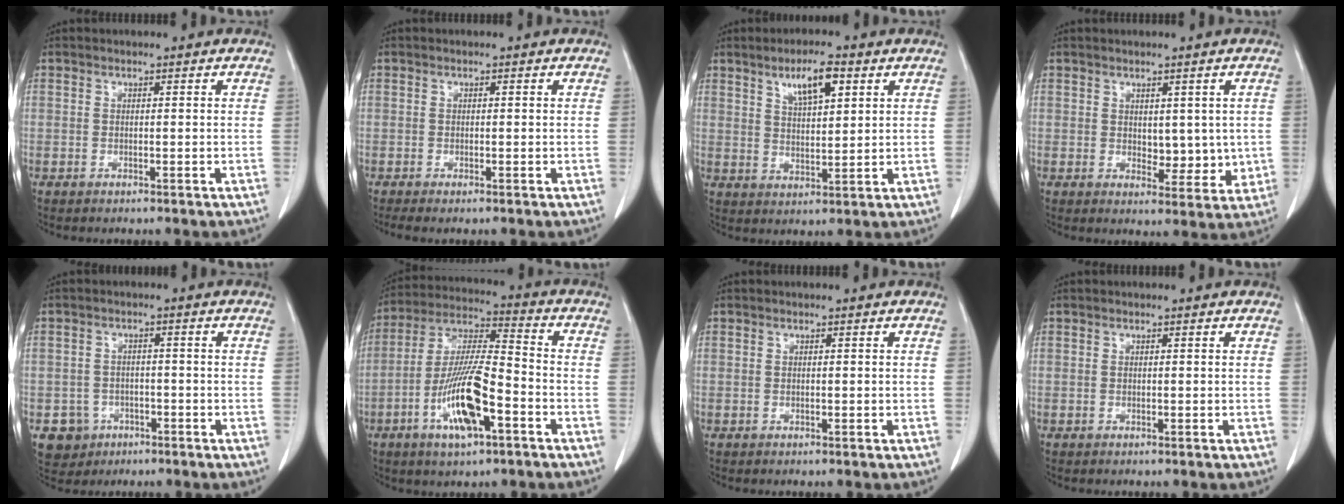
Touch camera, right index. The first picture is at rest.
{"total": 2.3, "force": [-0.9, 0.8, 1.9], "torque": [-0.052, 0.001, -0.016]}
{"total": 7.5, "force": [3.9, 2.3, 6.0], "torque": [-0.109, 0.004, 0.071]}
{"total": 6.2, "force": [0.4, 3.7, 4.9], "torque": [-0.055, -0.002, 0.018]}
{"total": 5.6, "force": [-2.4, 5.0, 0.8], "torque": [-0.013, 0.011, -0.031]}
{"total": 14.4, "force": [-5.6, 3.4, 12.8], "torque": [-0.257, -0.003, -0.098]}
{"total": 0.0}
{"total": 0.0}